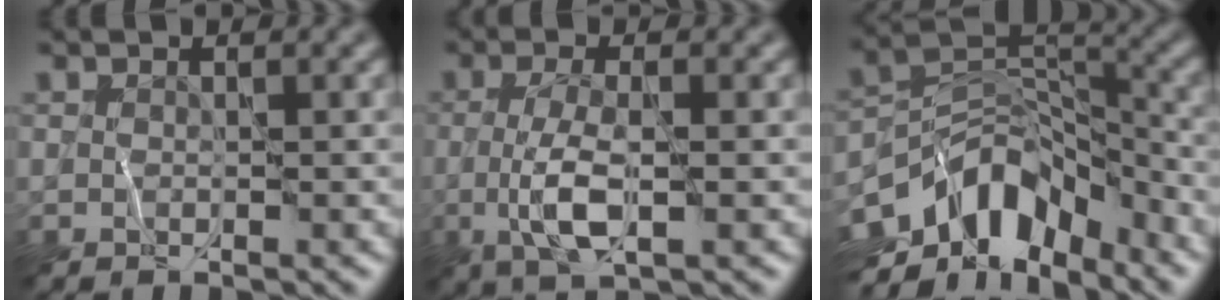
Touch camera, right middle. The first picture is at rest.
{"total": 4.1, "force": [-0.5, 1.1, 3.9], "torque": [-0.085, -0.004, -0.015]}
{"total": 9.4, "force": [-5.5, 5.3, 5.5], "torque": [-0.077, 0.010, -0.108]}